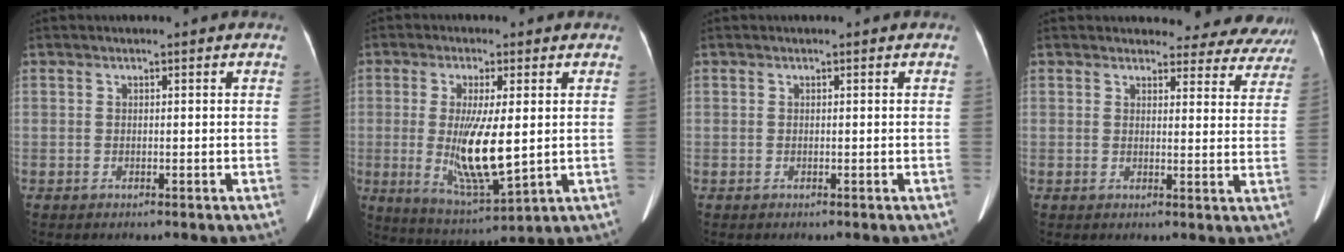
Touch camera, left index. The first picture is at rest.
{"total": 10.1, "force": [-0.5, 1.9, 9.9], "torque": [-0.192, -0.043, -0.003]}
{"total": 0.0}
{"total": 14.3, "force": [13.7, 3.9, 1.6], "torque": [0.029, -0.065, 0.118]}